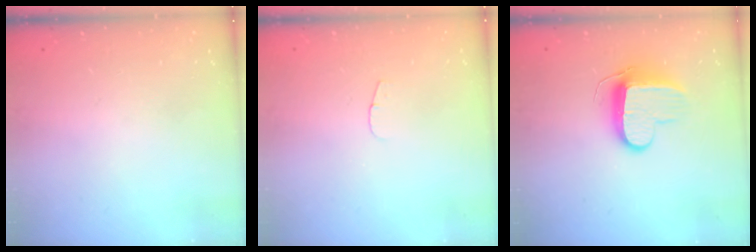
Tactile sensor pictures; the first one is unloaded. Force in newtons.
{"total": 3.8, "press": 3.8, "slide": 0.4}
{"total": 9.6, "press": 9.6, "slide": 0.6}